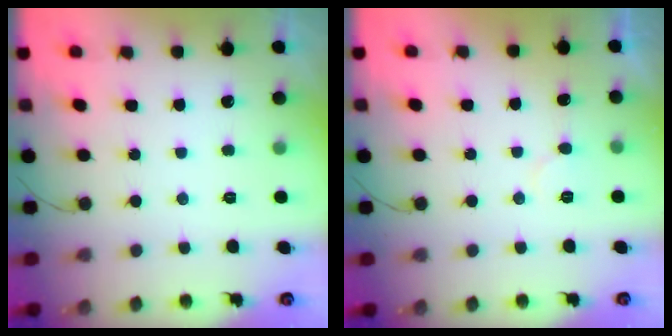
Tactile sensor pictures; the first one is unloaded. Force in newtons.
{"total": 5.6, "press": 5.6, "slide": 0.4}